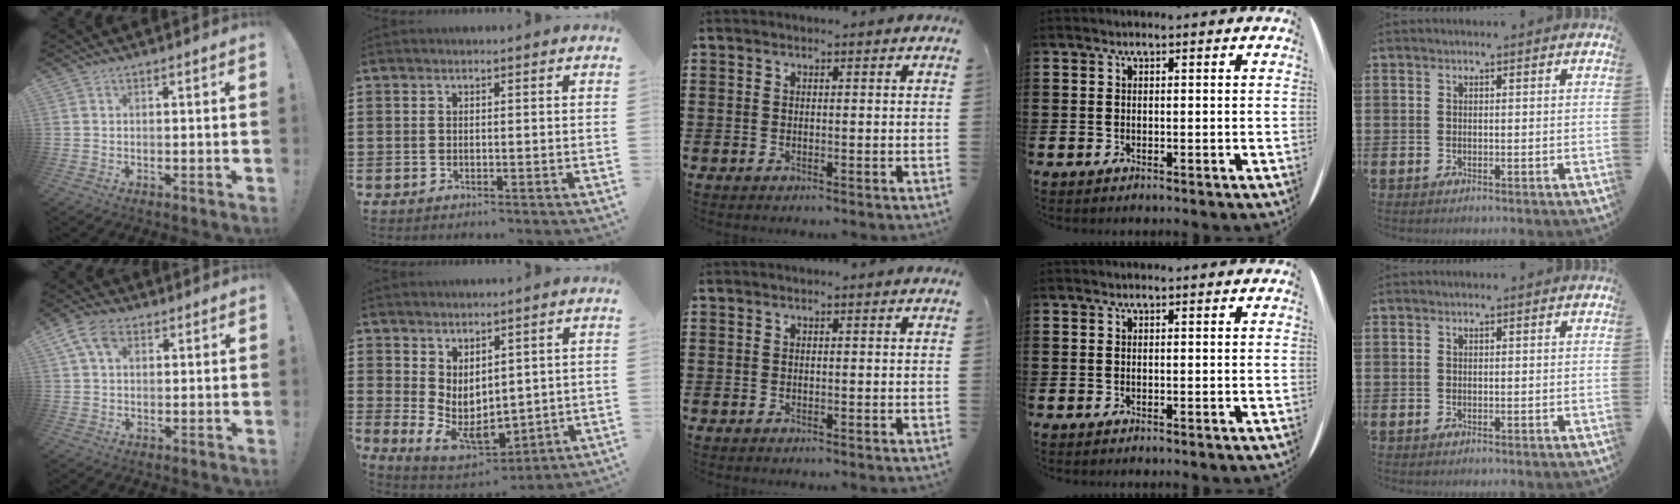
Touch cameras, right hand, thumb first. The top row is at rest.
{"thumb": {"total": 8.3, "force": [3.3, 5.3, 5.5], "torque": [-0.100, 0.005, 0.067]}, "index": {"total": 5.8, "force": [1.2, 3.7, 4.2], "torque": [-0.102, -0.015, 0.027]}}